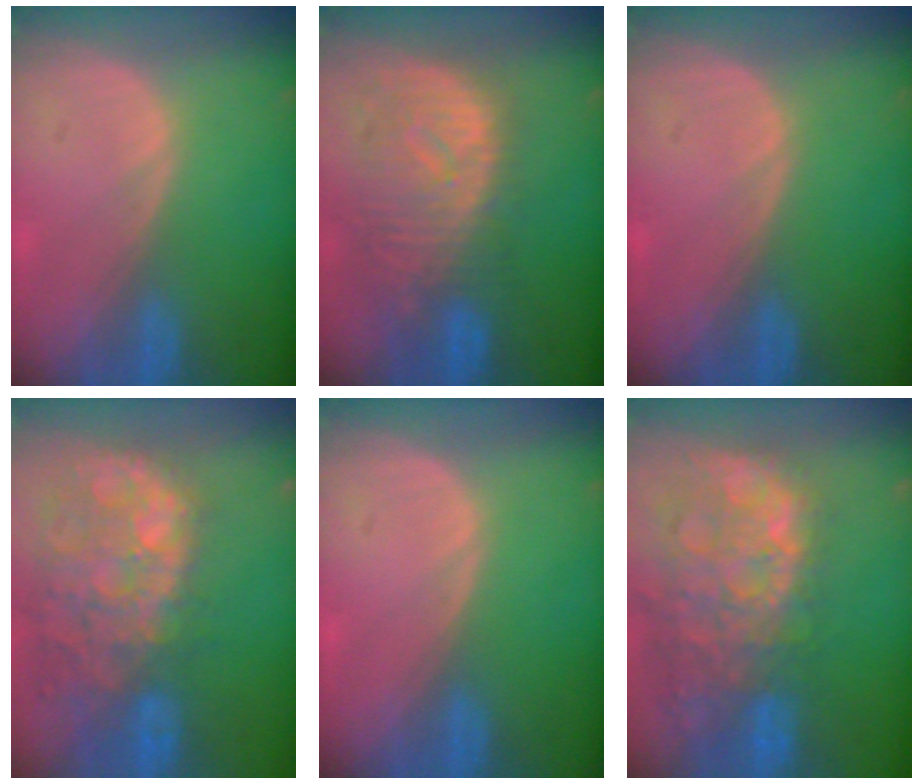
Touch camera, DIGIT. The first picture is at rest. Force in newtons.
{"total": 10.9, "press": 9.7, "slide": 5.0}
{"total": 0.0}
{"total": 14.1, "press": 11.6, "slide": 8.0}
{"total": 0.0}
{"total": 14.9, "press": 12.1, "slide": 8.7}